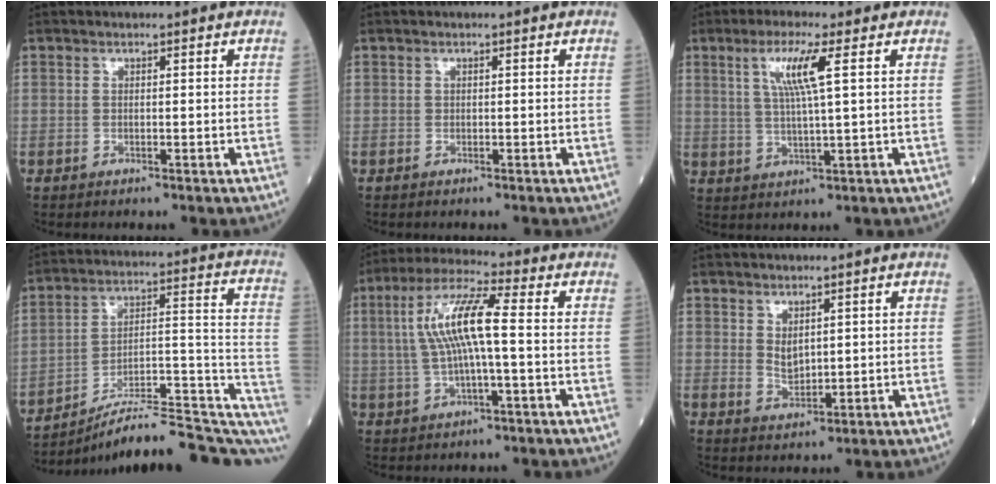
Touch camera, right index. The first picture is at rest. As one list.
[{"total": 0.0}, {"total": 6.5, "force": [2.3, -0.3, 6.1], "torque": [-0.119, 0.003, 0.047]}, {"total": 20.7, "force": [-17.3, 3.0, 10.8], "torque": [-0.094, 0.056, -0.250]}, {"total": 10.0, "force": [0.6, 1.2, 9.9], "torque": [-0.200, 0.021, 0.010]}, {"total": 2.5, "force": [0.9, 1.4, 1.8], "torque": [-0.032, -0.004, 0.024]}]